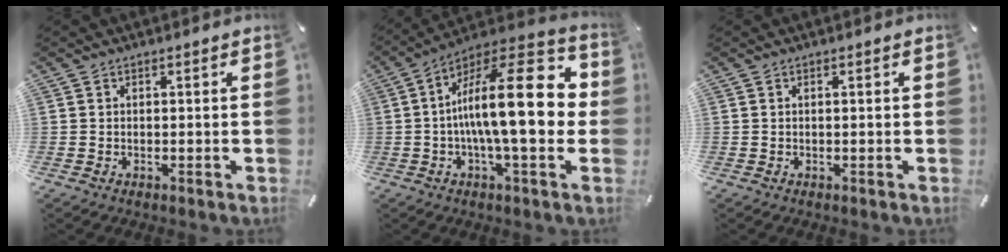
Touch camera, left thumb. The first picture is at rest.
{"total": 23.9, "force": [0.4, 8.8, 22.2], "torque": [-0.359, -0.018, 0.001]}
{"total": 0.5, "force": [0.0, 0.0, 0.5], "torque": [-0.008, 0.001, 0.000]}